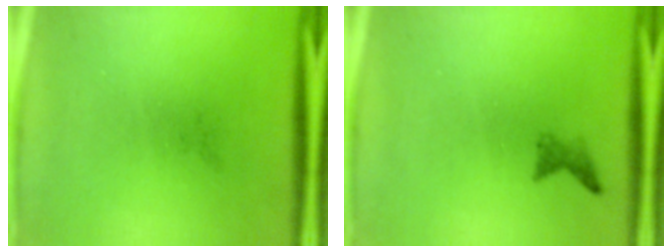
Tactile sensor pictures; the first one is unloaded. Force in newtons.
{"total": 1.1}